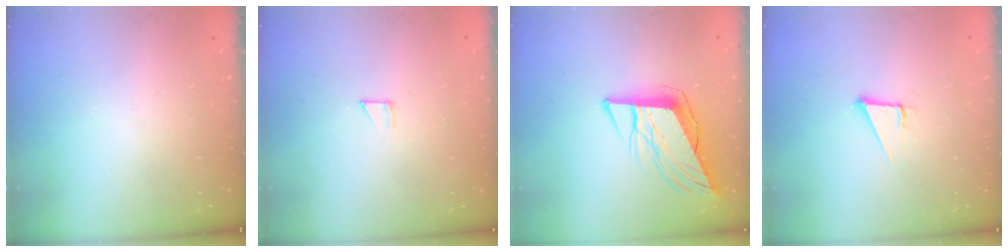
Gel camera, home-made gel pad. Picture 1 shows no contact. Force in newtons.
{"total": 2.6, "press": 2.6, "slide": 0.1}
{"total": 11.1, "press": 10.3, "slide": 4.0}
{"total": 3.7, "press": 2.9, "slide": 2.3}